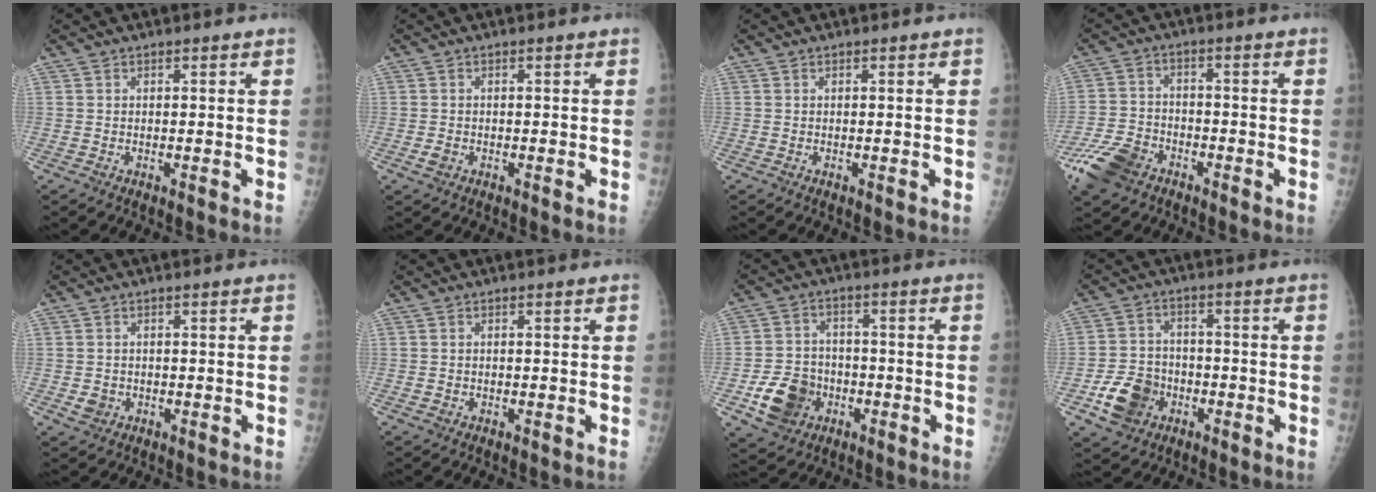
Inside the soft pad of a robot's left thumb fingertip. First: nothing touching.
{"total": 1.4, "force": [-0.5, 1.1, 0.7], "torque": [-0.014, 0.001, -0.009]}
{"total": 0.0}
{"total": 9.0, "force": [-5.3, 5.9, 4.2], "torque": [-0.087, 0.017, -0.103]}
{"total": 2.2, "force": [-0.5, 2.0, 0.8], "torque": [-0.007, 0.003, -0.003]}
{"total": 0.7, "force": [-0.2, 0.6, 0.1], "torque": [0.000, 0.003, -0.003]}
{"total": 10.2, "force": [-3.7, 8.4, 4.5], "torque": [-0.057, 0.018, -0.059]}
{"total": 9.3, "force": [-3.8, 7.5, 4.1], "torque": [-0.057, 0.019, -0.065]}